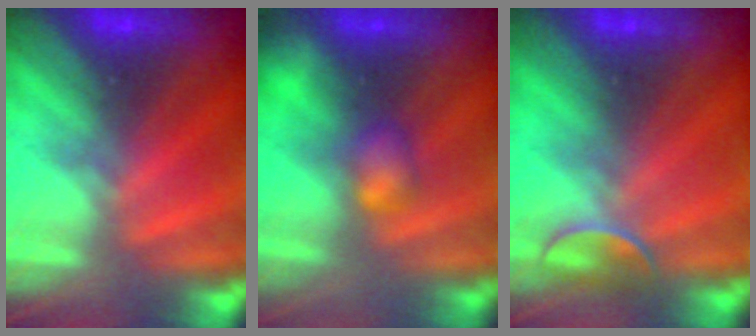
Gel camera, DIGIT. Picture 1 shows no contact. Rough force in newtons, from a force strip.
{"total": 2.9}
{"total": 2.4}